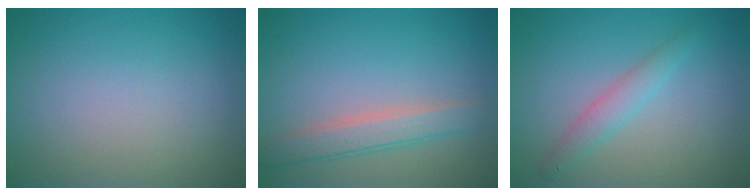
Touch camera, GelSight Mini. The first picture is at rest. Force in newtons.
{"total": 2.9, "press": 2.9, "slide": 0.2}
{"total": 2.0, "press": 2.0, "slide": 0.1}